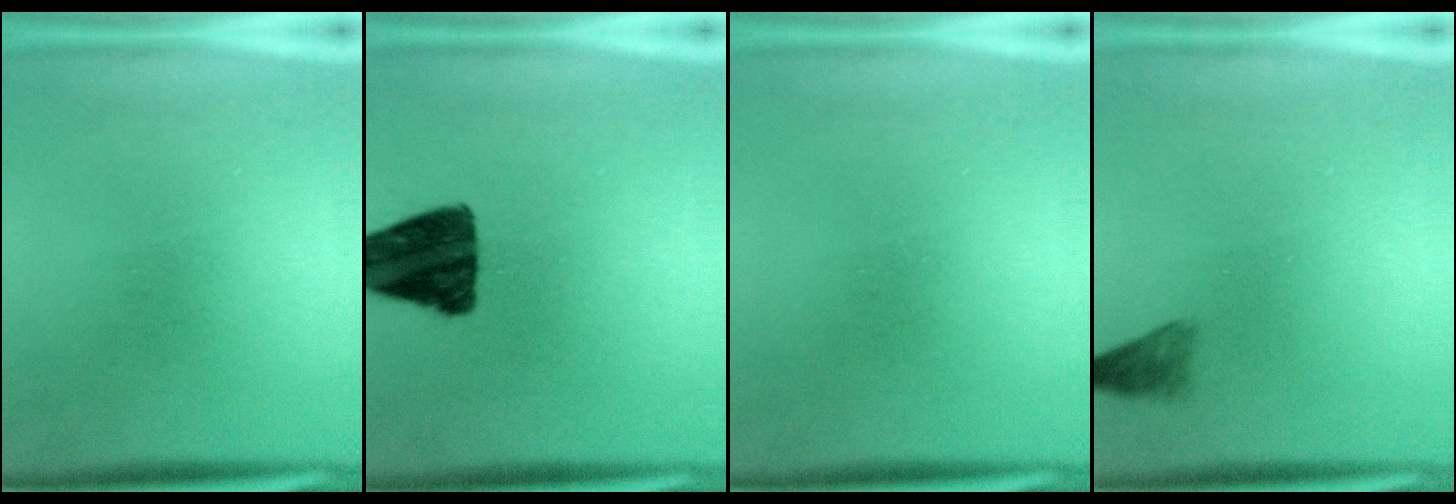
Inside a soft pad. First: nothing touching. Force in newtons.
{"total": 13.9}
{"total": 0.0}
{"total": 1.9}